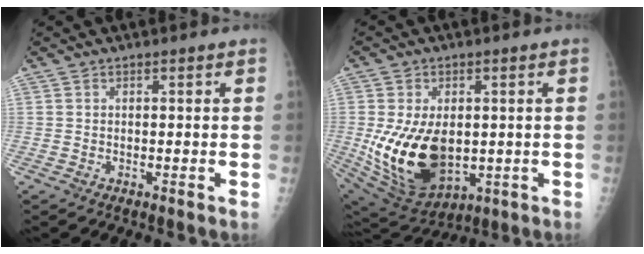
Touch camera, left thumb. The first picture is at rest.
{"total": 17.6, "force": [-1.2, 11.1, 13.6], "torque": [-0.232, -0.015, 0.011]}